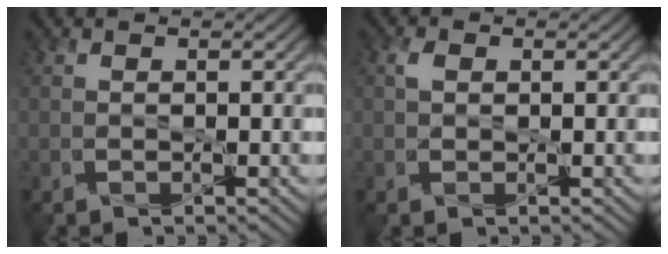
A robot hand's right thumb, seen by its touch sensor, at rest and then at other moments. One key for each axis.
{"total": 1.1, "fx": 0.5, "fy": 0.8, "fz": 0.6, "tx": -0.009, "ty": 0.003, "tz": 0.009}